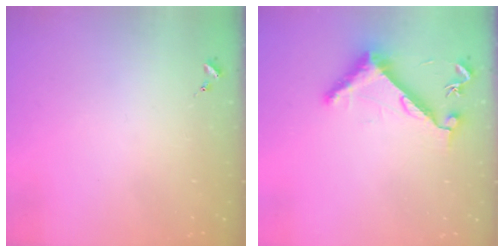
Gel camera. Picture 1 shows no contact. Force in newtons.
{"total": 8.6, "press": 8.6, "slide": 0.7}